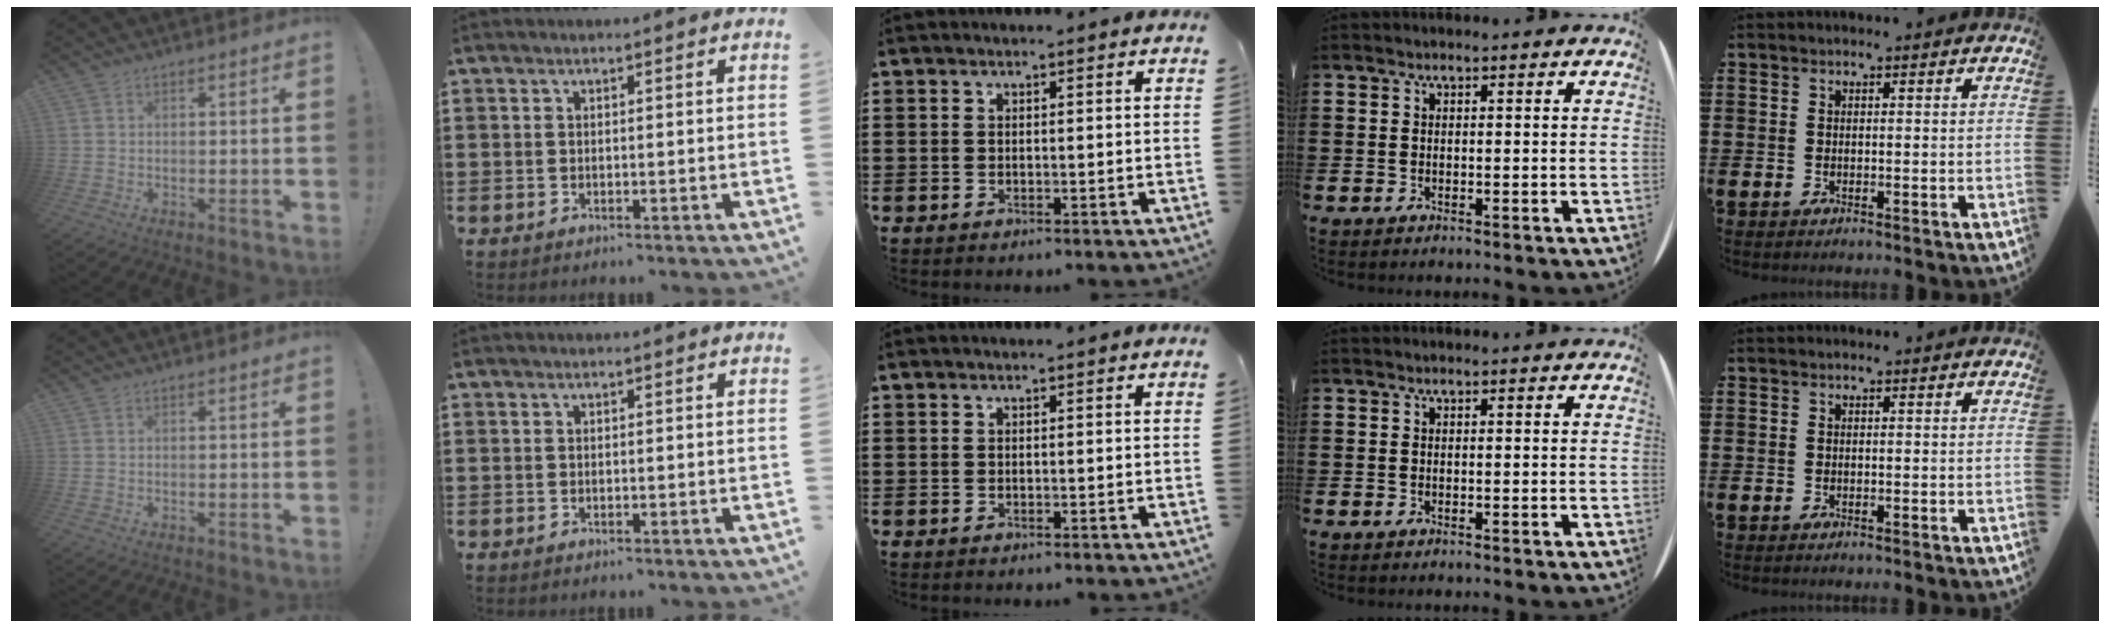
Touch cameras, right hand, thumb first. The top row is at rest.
{}